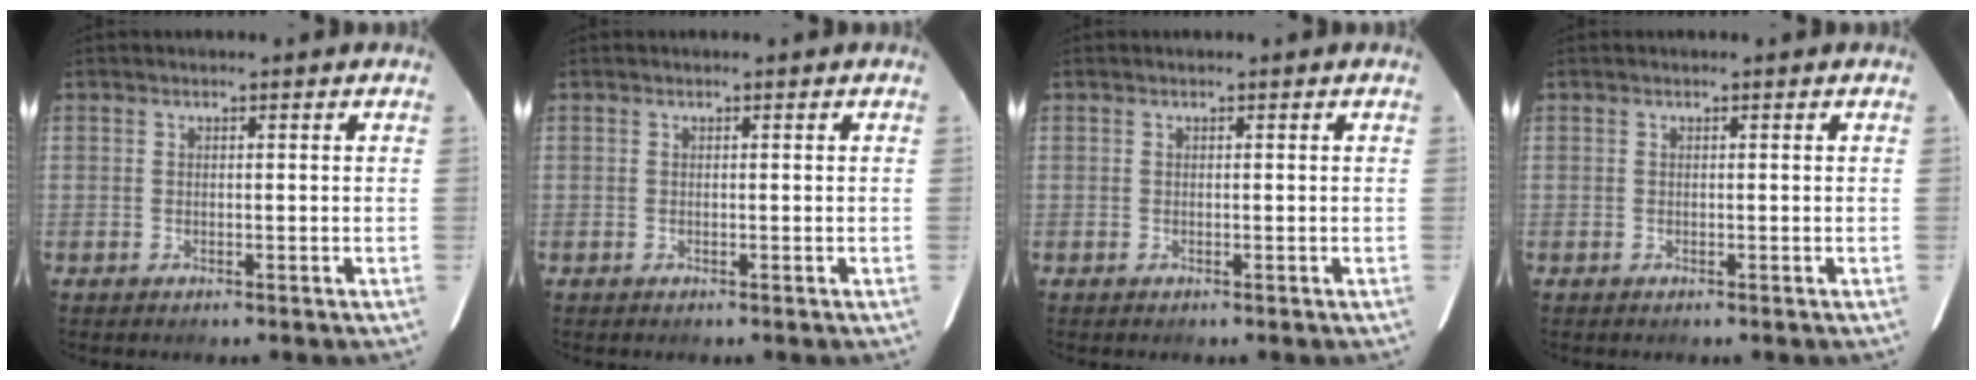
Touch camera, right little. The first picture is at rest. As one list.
[{"total": 0.0}, {"total": 0.0}, {"total": 0.0}]